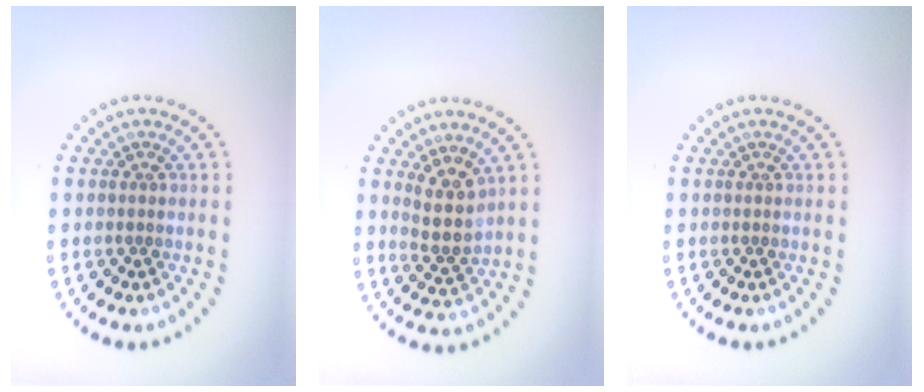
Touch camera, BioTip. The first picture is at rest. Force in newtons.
{"total": 3.1, "press": 2.6, "slide": 1.7}
{"total": 0.0}